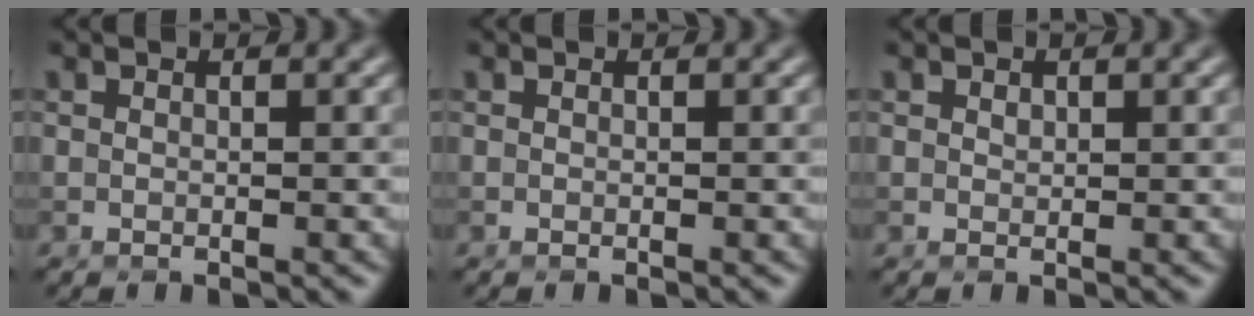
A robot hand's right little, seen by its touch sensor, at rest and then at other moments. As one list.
[{"total": 0.0}, {"total": 0.5, "force": [0.3, 0.4, 0.2], "torque": [-0.004, -0.001, 0.006]}]